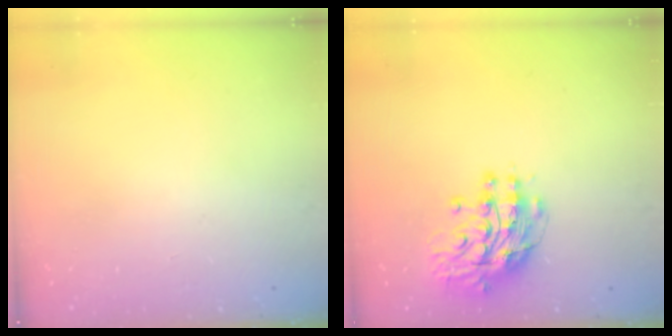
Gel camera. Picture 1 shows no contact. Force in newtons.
{"total": 12.2, "press": 12.1, "slide": 1.1}